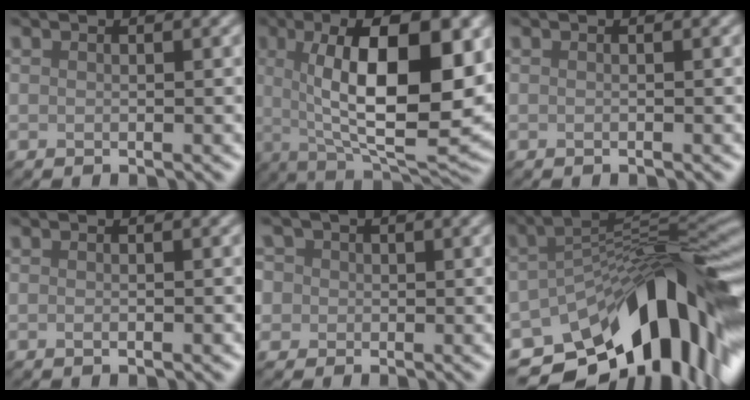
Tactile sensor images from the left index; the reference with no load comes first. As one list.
[{"total": 13.7, "force": [2.0, 4.6, 12.7], "torque": [-0.170, 0.003, 0.026]}, {"total": 0.0}, {"total": 1.2, "force": [-0.3, 0.5, 1.1], "torque": [-0.006, -0.001, -0.003]}, {"total": 5.1, "force": [1.3, 4.5, 1.9], "torque": [-0.033, 0.037, -0.008]}, {"total": 15.7, "force": [-7.9, 6.9, 11.7], "torque": [-0.164, -0.009, -0.127]}]